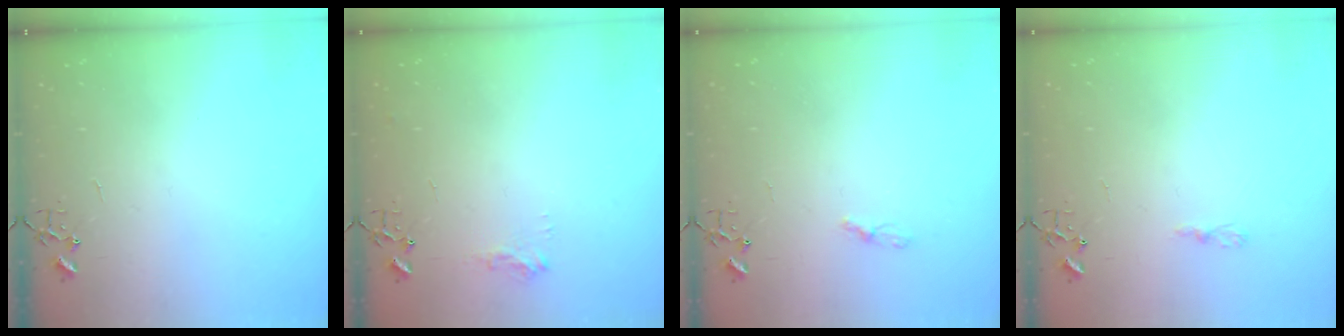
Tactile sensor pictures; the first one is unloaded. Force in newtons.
{"total": 8.2, "press": 8.2, "slide": 0.9}
{"total": 4.4, "press": 4.4, "slide": 0.6}
{"total": 3.6, "press": 3.6, "slide": 0.4}